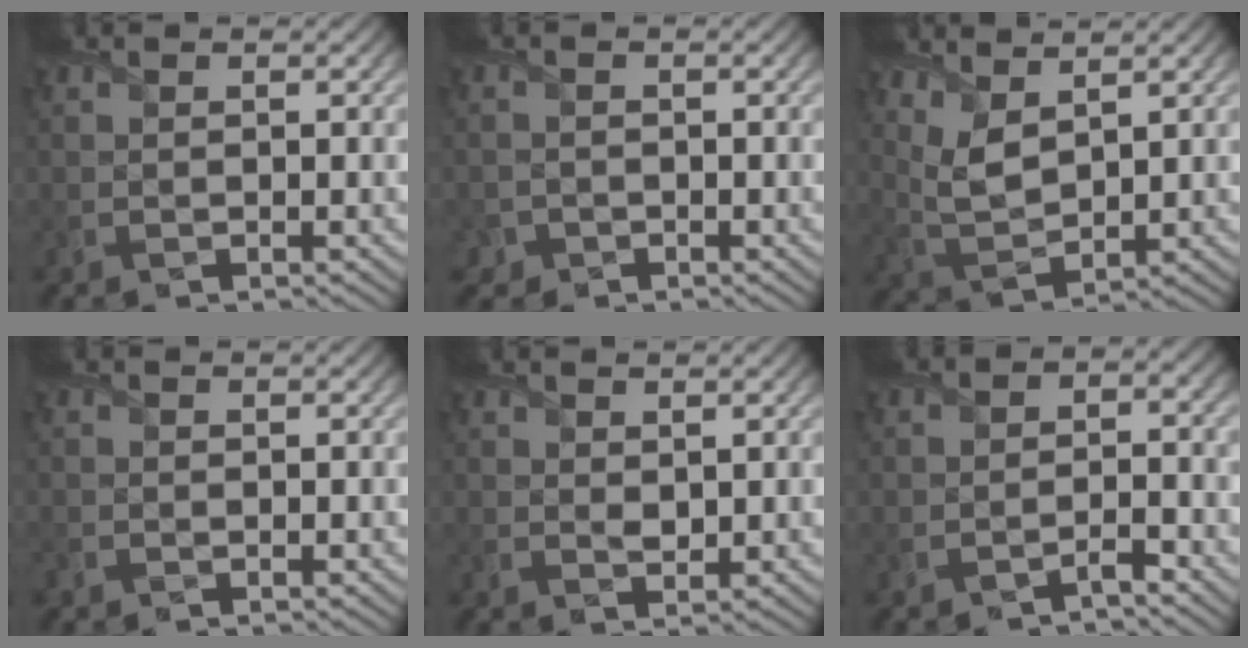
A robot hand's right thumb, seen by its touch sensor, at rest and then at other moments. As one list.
[{"total": 1.7, "force": [-1.0, 1.4, 0.2], "torque": [0.002, -0.004, -0.023]}, {"total": 5.9, "force": [3.8, 2.5, 3.8], "torque": [-0.100, 0.001, 0.084]}, {"total": 0.8, "force": [-0.5, 0.6, 0.1], "torque": [-0.003, -0.006, -0.009]}, {"total": 1.4, "force": [0.5, 0.9, 0.9], "torque": [-0.018, -0.005, 0.013]}, {"total": 2.5, "force": [-1.9, 0.7, 1.5], "torque": [-0.024, 0.005, -0.037]}]